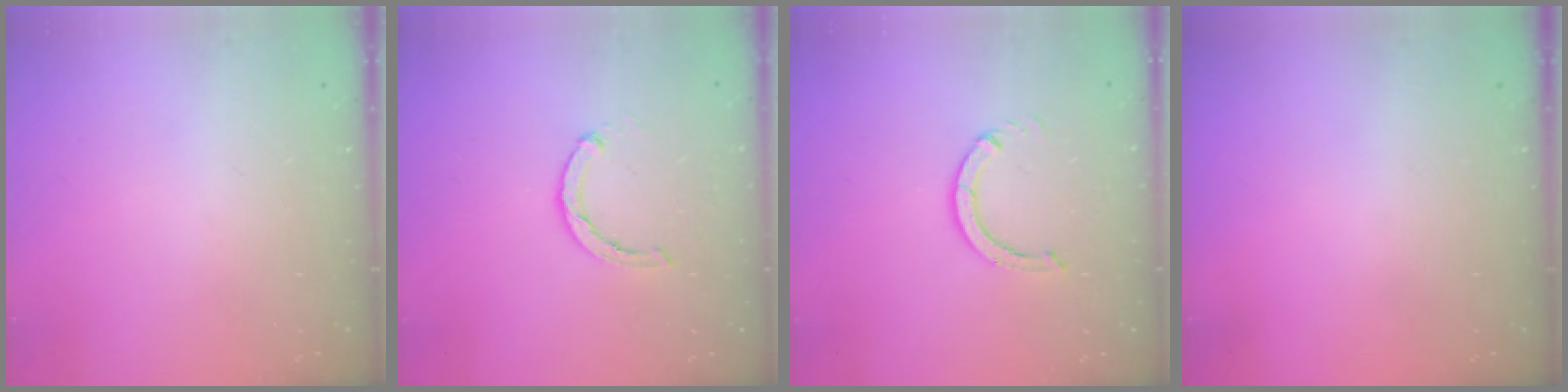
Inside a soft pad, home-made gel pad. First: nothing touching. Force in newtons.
{"total": 2.4, "press": 2.4, "slide": 0.4}
{"total": 3.9, "press": 3.8, "slide": 0.3}
{"total": 0.0}